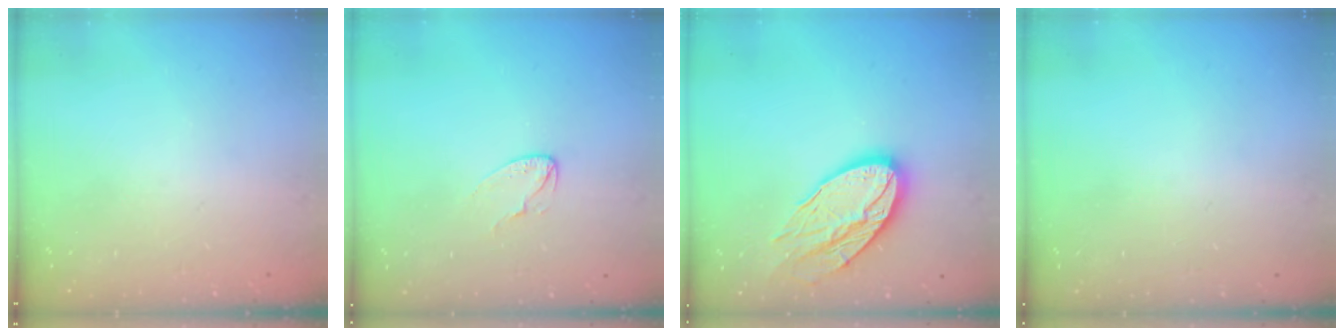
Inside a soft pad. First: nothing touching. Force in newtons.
{"total": 3.4, "press": 3.4, "slide": 0.3}
{"total": 17.7, "press": 17.6, "slide": 1.7}
{"total": 0.0}